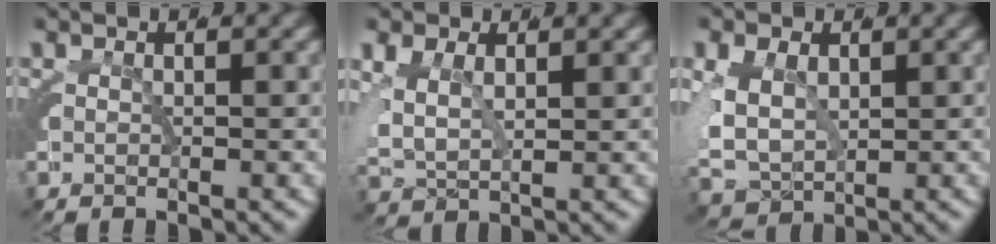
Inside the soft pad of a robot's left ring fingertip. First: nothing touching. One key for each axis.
{"total": 5.4, "fx": 1.0, "fy": 4.3, "fz": 3.1, "tx": -0.091, "ty": -0.011, "tz": 0.023}
{"total": 7.3, "fx": -0.2, "fy": 6.2, "fz": 3.9, "tx": -0.113, "ty": -0.028, "tz": 0.008}